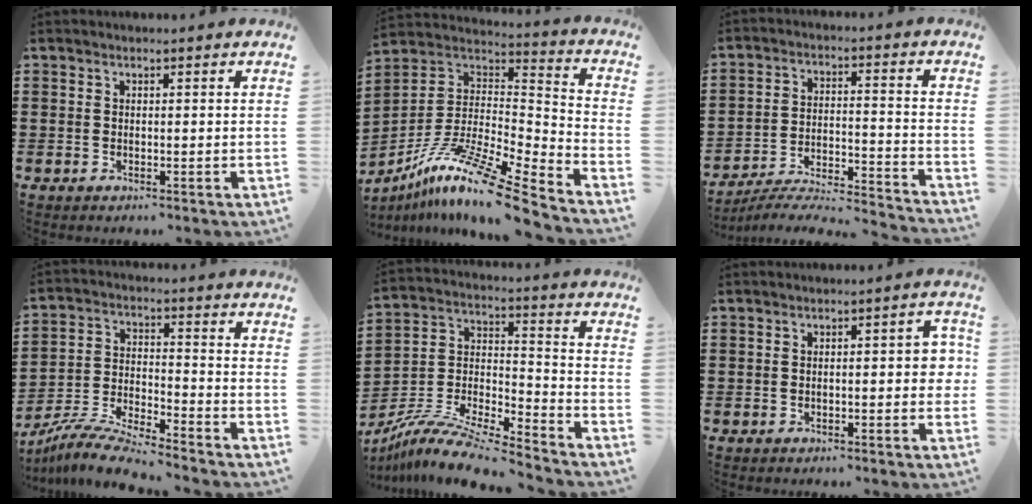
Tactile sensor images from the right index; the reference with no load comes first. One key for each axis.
{"total": 13.0, "fx": -9.6, "fy": 0.9, "fz": 8.7, "tx": -0.166, "ty": 0.008, "tz": -0.184}
{"total": 5.0, "fx": -4.7, "fy": -0.1, "fz": 1.7, "tx": -0.045, "ty": -0.018, "tz": -0.099}
{"total": 8.3, "fx": -8.0, "fy": 0.0, "fz": 2.1, "tx": -0.048, "ty": 0.005, "tz": -0.159}
{"total": 9.8, "fx": -8.9, "fy": 1.6, "fz": 3.8, "tx": -0.080, "ty": 0.012, "tz": -0.180}
{"total": 3.1, "fx": -0.5, "fy": 0.9, "fz": 2.9, "tx": -0.043, "ty": 0.002, "tz": -0.013}